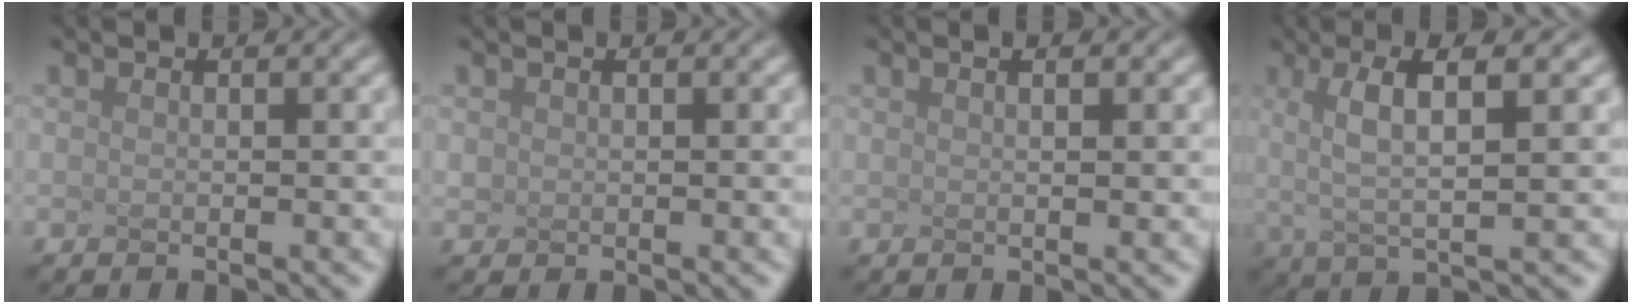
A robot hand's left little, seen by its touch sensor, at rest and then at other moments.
{"total": 1.8, "force": [-0.6, -1.1, -1.3], "torque": [-0.011, -0.006, 0.025]}
{"total": 1.5, "force": [0.6, 0.5, 1.2], "torque": [-0.013, 0.019, 0.001]}
{"total": 4.3, "force": [0.5, 0.1, 4.3], "torque": [-0.112, 0.002, 0.047]}